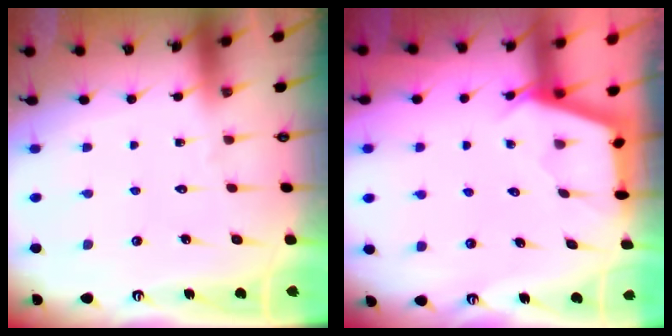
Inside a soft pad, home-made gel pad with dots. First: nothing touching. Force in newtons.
{"total": 2.6, "press": 2.6, "slide": 0.3}